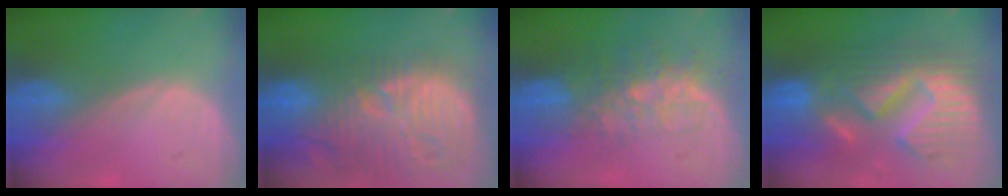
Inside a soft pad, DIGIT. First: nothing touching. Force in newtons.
{"total": 14.8, "press": 13.1, "slide": 6.9}
{"total": 8.3, "press": 6.8, "slide": 4.7}
{"total": 13.1, "press": 13.0, "slide": 1.4}